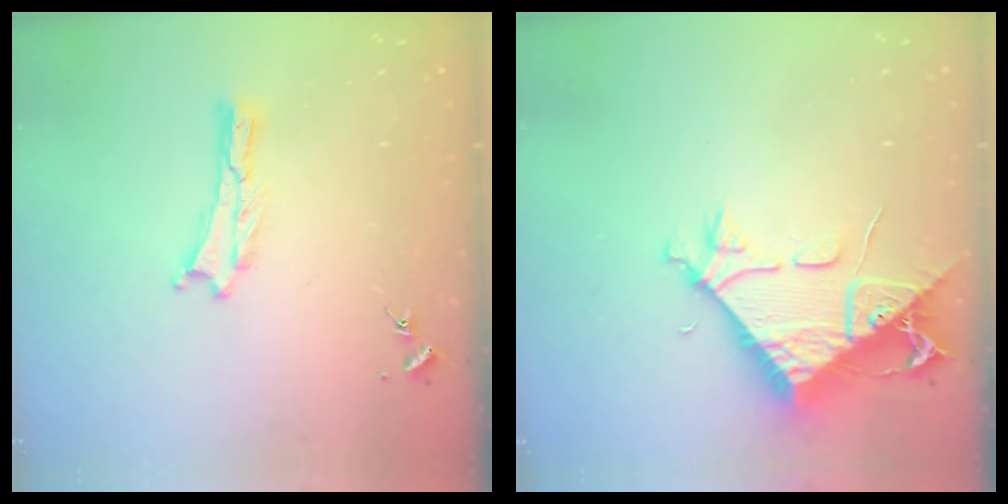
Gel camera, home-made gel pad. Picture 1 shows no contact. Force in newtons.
{"total": 8.7, "press": 8.6, "slide": 1.0}